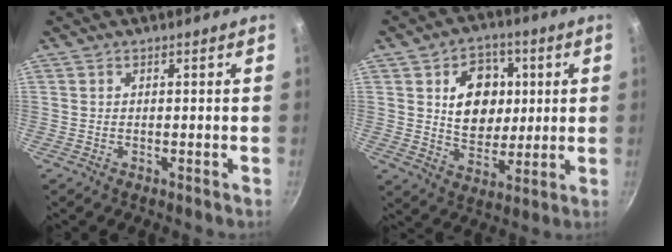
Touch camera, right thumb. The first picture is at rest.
{"total": 12.8, "force": [2.7, 9.8, 7.8], "torque": [-0.073, -0.014, 0.044]}